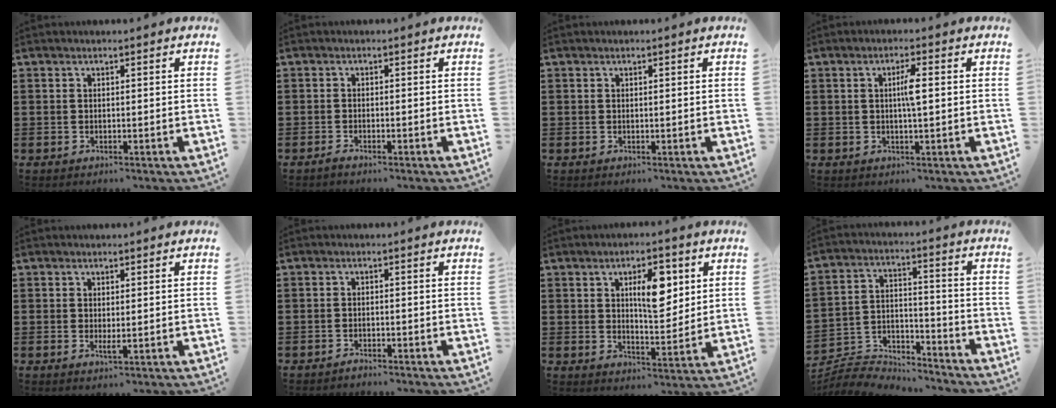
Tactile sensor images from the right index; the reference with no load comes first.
{"total": 0.8, "force": [-0.6, 0.0, 0.4], "torque": [-0.008, -0.003, -0.012]}
{"total": 0.0}
{"total": 3.1, "force": [0.2, 0.4, 3.1], "torque": [-0.058, 0.000, 0.001]}
{"total": 1.1, "force": [0.1, 0.2, 1.1], "torque": [-0.021, -0.002, 0.003]}
{"total": 1.3, "force": [-1.3, 0.0, 0.0], "torque": [-0.004, 0.001, -0.026]}
{"total": 7.3, "force": [2.6, 3.1, 6.1], "torque": [-0.089, -0.006, 0.034]}
{"total": 6.2, "force": [-6.0, 1.2, 1.0], "torque": [-0.035, 0.002, -0.125]}